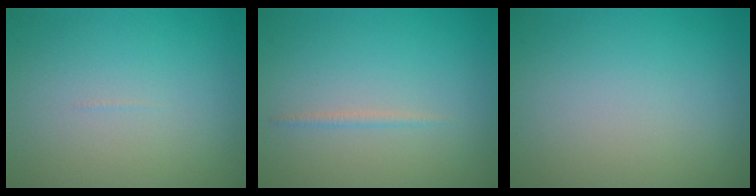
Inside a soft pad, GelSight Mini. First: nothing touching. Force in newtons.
{"total": 0.7, "press": 0.7, "slide": 0.1}
{"total": 0.0}